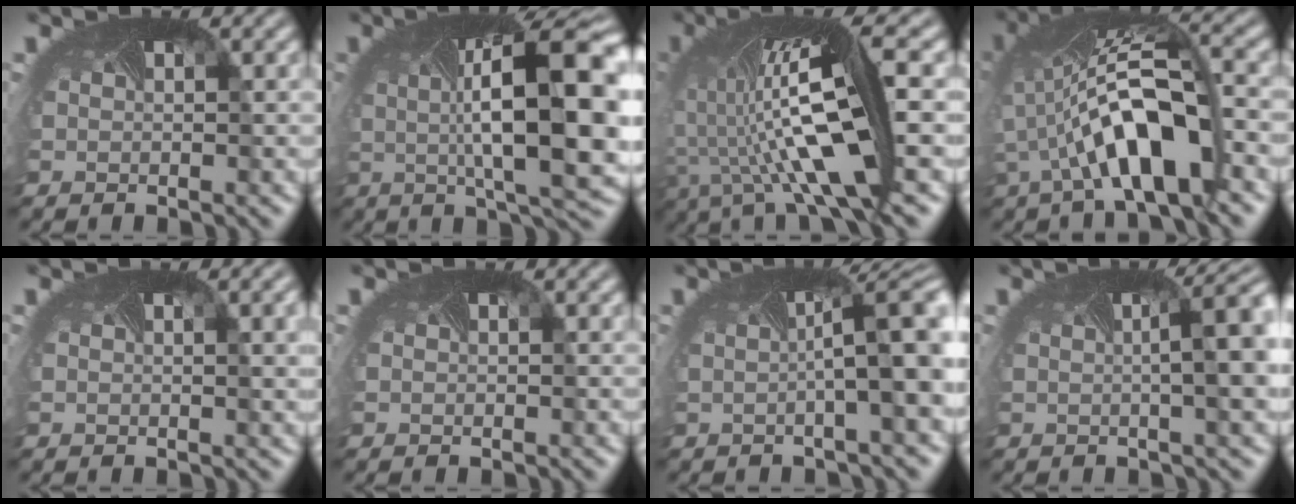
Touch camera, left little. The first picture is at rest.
{"total": 15.2, "force": [0.8, 5.1, 14.4], "torque": [-0.239, -0.009, 0.024]}
{"total": 10.5, "force": [-0.5, 2.4, 10.2], "torque": [-0.185, -0.014, -0.005]}
{"total": 6.9, "force": [-2.2, 2.1, 6.2], "torque": [-0.144, -0.003, -0.034]}
{"total": 3.2, "force": [0.9, 1.2, 2.8], "torque": [-0.025, 0.005, 0.004]}
{"total": 0.0}
{"total": 7.4, "force": [0.2, 1.7, 7.2], "torque": [-0.095, 0.006, 0.008]}
{"total": 8.5, "force": [1.3, 2.7, 7.9], "torque": [-0.099, 0.008, 0.014]}